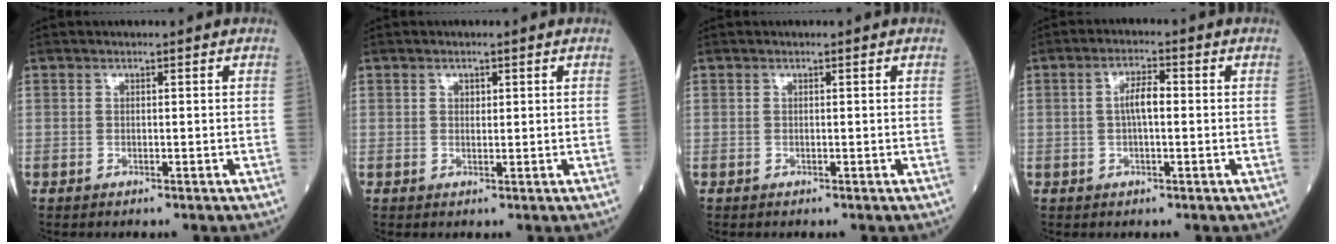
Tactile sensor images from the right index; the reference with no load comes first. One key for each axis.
{"total": 1.0, "fx": 0.4, "fy": 0.8, "fz": 0.5, "tx": -0.004, "ty": -0.001, "tz": 0.005}
{"total": 0.0}
{"total": 3.6, "fx": 0.1, "fy": 1.0, "fz": 3.4, "tx": -0.065, "ty": 0.013, "tz": -0.001}